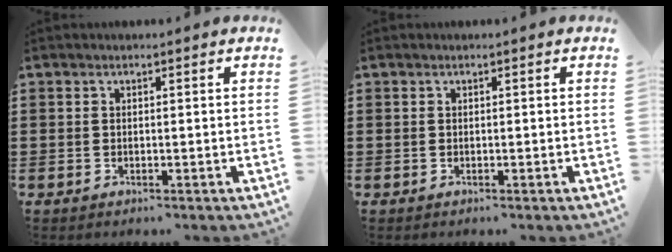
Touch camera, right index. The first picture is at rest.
{"total": 0.0}